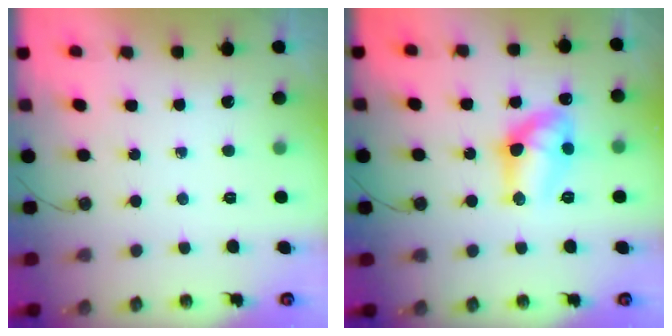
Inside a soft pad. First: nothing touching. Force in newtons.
{"total": 12.2, "press": 12.2, "slide": 0.7}